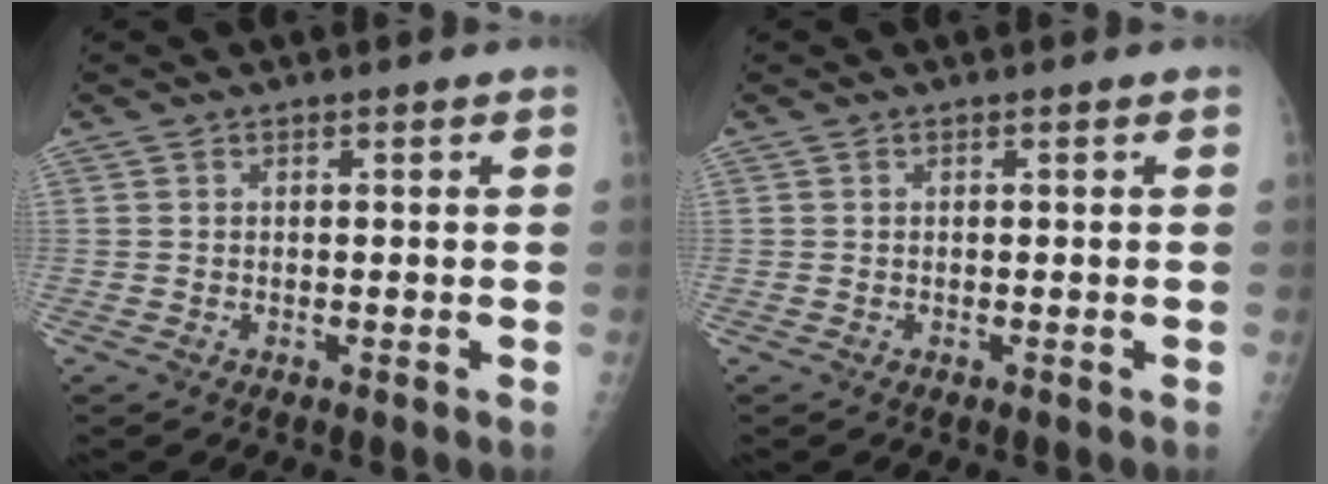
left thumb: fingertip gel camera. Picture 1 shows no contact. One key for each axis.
{"total": 0.0}